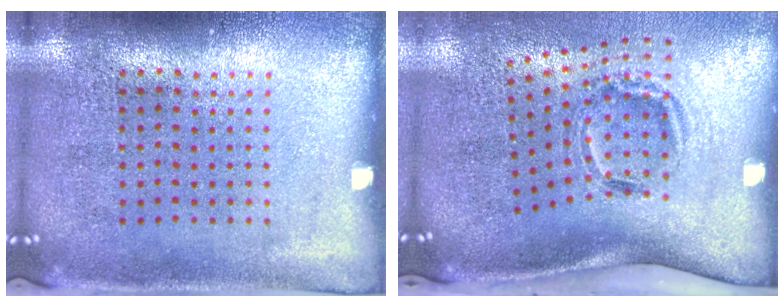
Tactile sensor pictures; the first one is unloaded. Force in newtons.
{"total": 1.9, "press": 1.3, "slide": 1.5}